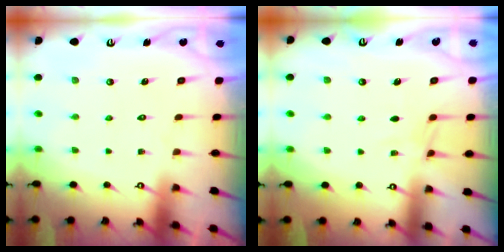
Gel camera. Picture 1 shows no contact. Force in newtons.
{"total": 5.3, "press": 5.2, "slide": 0.5}